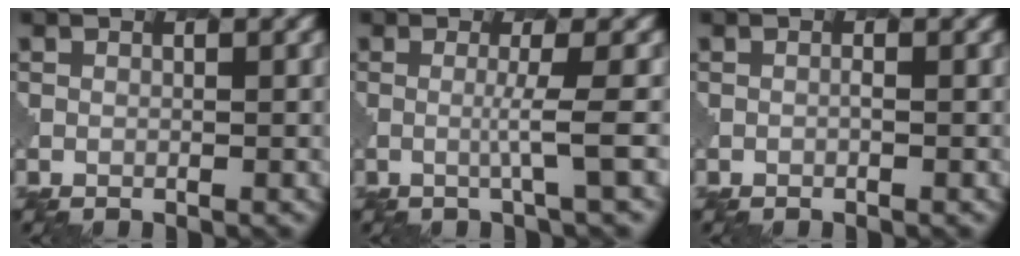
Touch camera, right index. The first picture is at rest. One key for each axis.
{"total": 1.9, "fx": -0.2, "fy": 0.0, "fz": 1.9, "tx": -0.031, "ty": -0.003, "tz": -0.014}
{"total": 0.0}